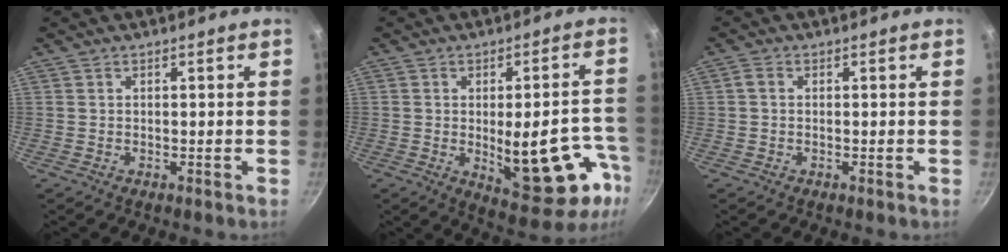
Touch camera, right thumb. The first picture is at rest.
{"total": 19.1, "force": [-5.2, 8.4, 16.3], "torque": [-0.156, 0.010, -0.052]}
{"total": 1.3, "force": [0.1, 0.7, 1.0], "torque": [-0.028, 0.006, 0.000]}